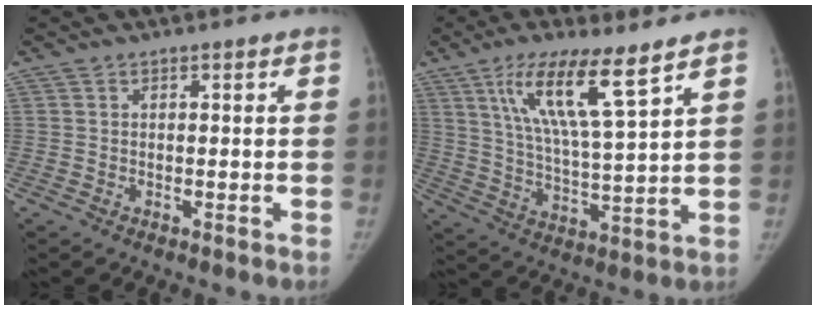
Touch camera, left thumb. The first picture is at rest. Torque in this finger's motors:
{"motor_torque": [0.52, -0.18, 1.77, -1.00, 0.52]}